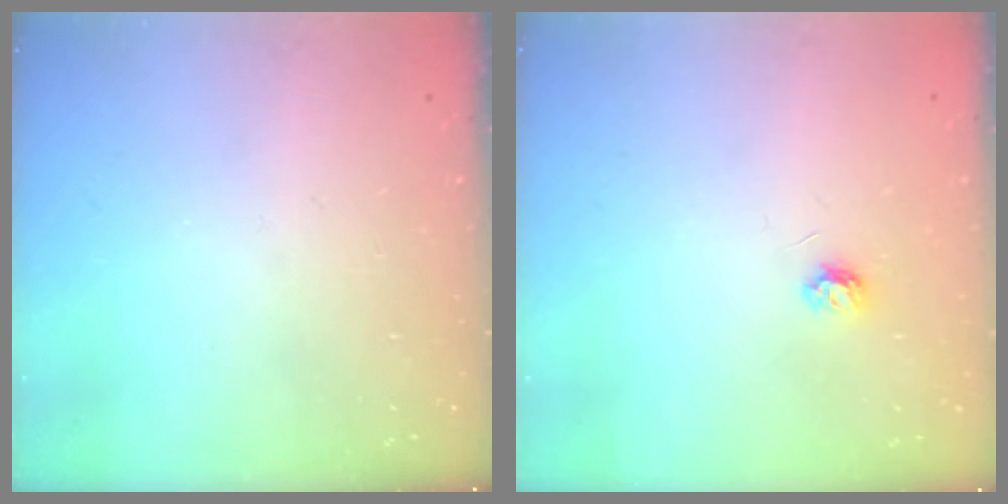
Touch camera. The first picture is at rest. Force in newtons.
{"total": 3.5, "press": 3.5, "slide": 0.5}